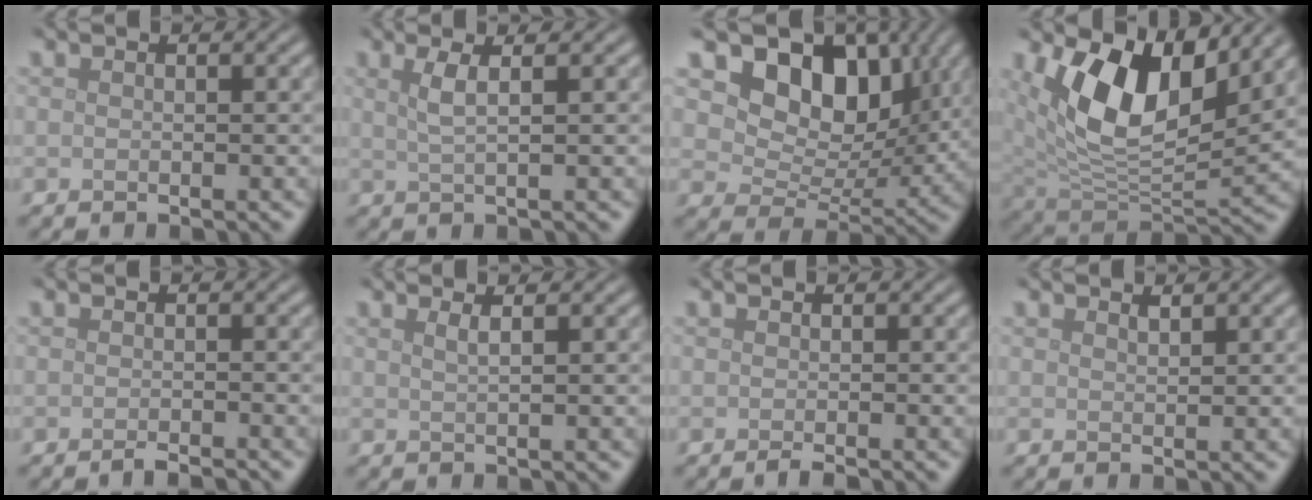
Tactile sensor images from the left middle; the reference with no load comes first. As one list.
[{"total": 2.3, "force": [0.7, 0.7, 2.1], "torque": [-0.035, -0.001, 0.008]}, {"total": 9.5, "force": [4.1, 6.4, 5.8], "torque": [-0.080, -0.008, 0.065]}, {"total": 10.8, "force": [4.2, 5.8, 8.1], "torque": [-0.149, -0.015, 0.077]}, {"total": 1.5, "force": [-1.3, 0.1, 0.8], "torque": [-0.005, -0.001, -0.022]}, {"total": 1.7, "force": [0.8, 0.7, 1.3], "torque": [-0.011, 0.002, -0.002]}, {"total": 0.6, "force": [-0.5, 0.0, 0.4], "torque": [-0.006, 0.000, -0.009]}, {"total": 0.7, "force": [0.6, 0.1, 0.3], "torque": [-0.004, -0.003, 0.012]}]